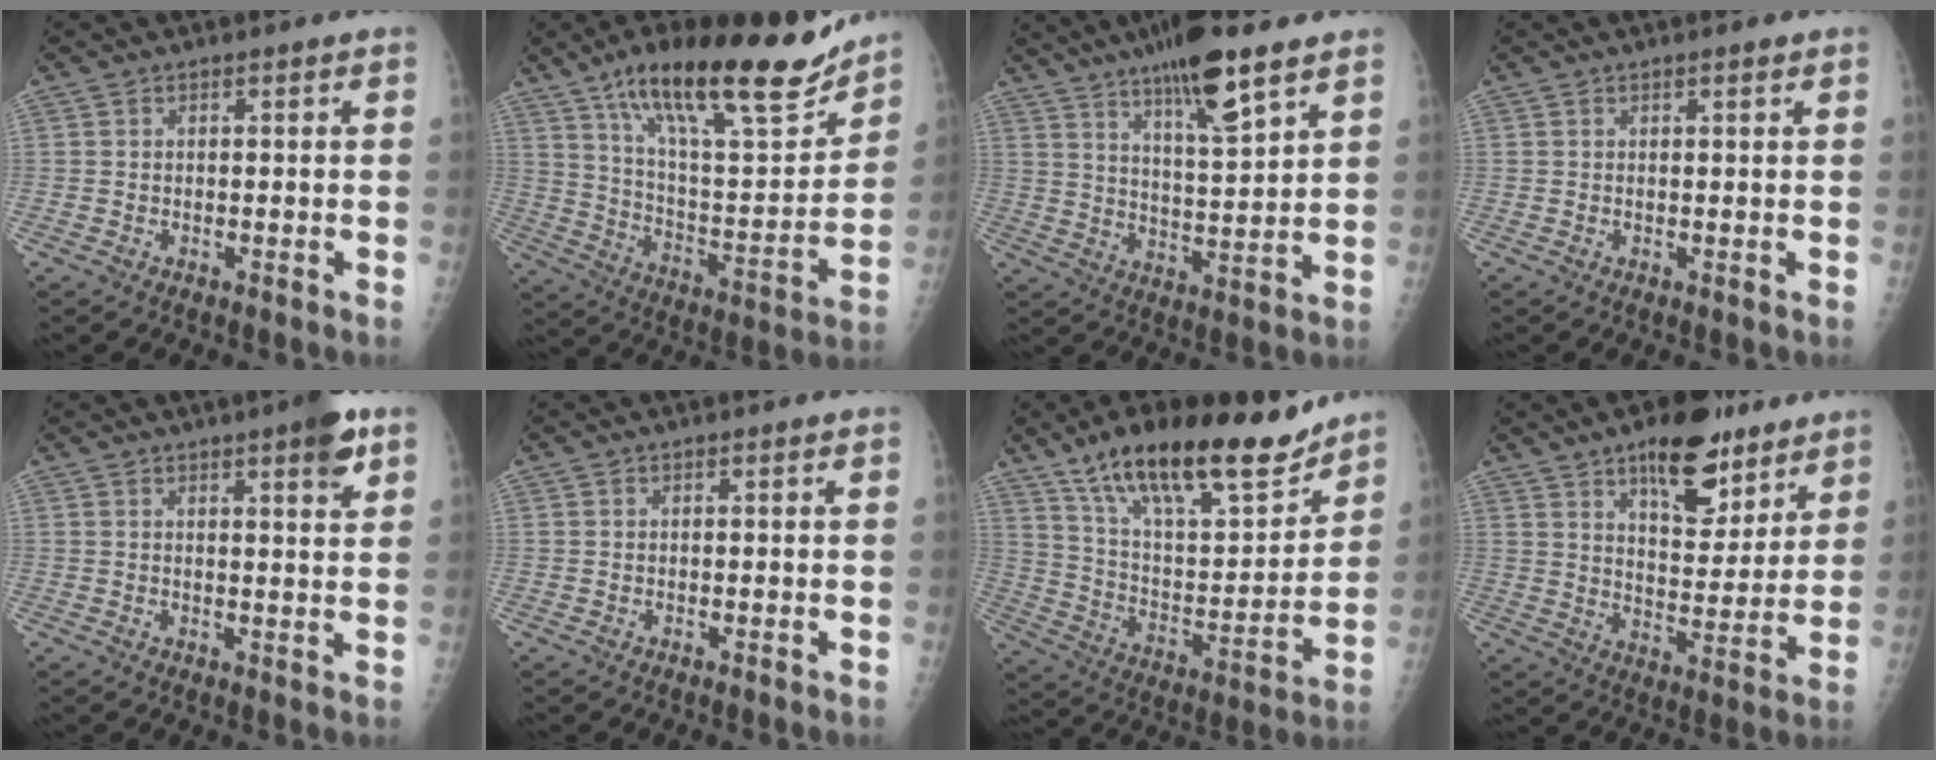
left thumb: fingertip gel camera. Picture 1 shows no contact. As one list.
[{"total": 25.5, "force": [17.7, 7.2, 16.9], "torque": [-0.237, -0.065, 0.293]}, {"total": 10.7, "force": [6.7, 2.6, 8.0], "torque": [-0.116, -0.030, 0.107]}, {"total": 1.0, "force": [0.7, 0.2, 0.7], "torque": [-0.010, -0.002, 0.011]}, {"total": 6.0, "force": [3.4, 1.1, 4.8], "torque": [-0.058, -0.014, 0.042]}, {"total": 0.0}, {"total": 23.4, "force": [17.3, 7.5, 13.9], "torque": [-0.194, -0.070, 0.294]}, {"total": 15.5, "force": [9.9, 7.0, 9.6], "torque": [-0.092, -0.055, 0.151]}]